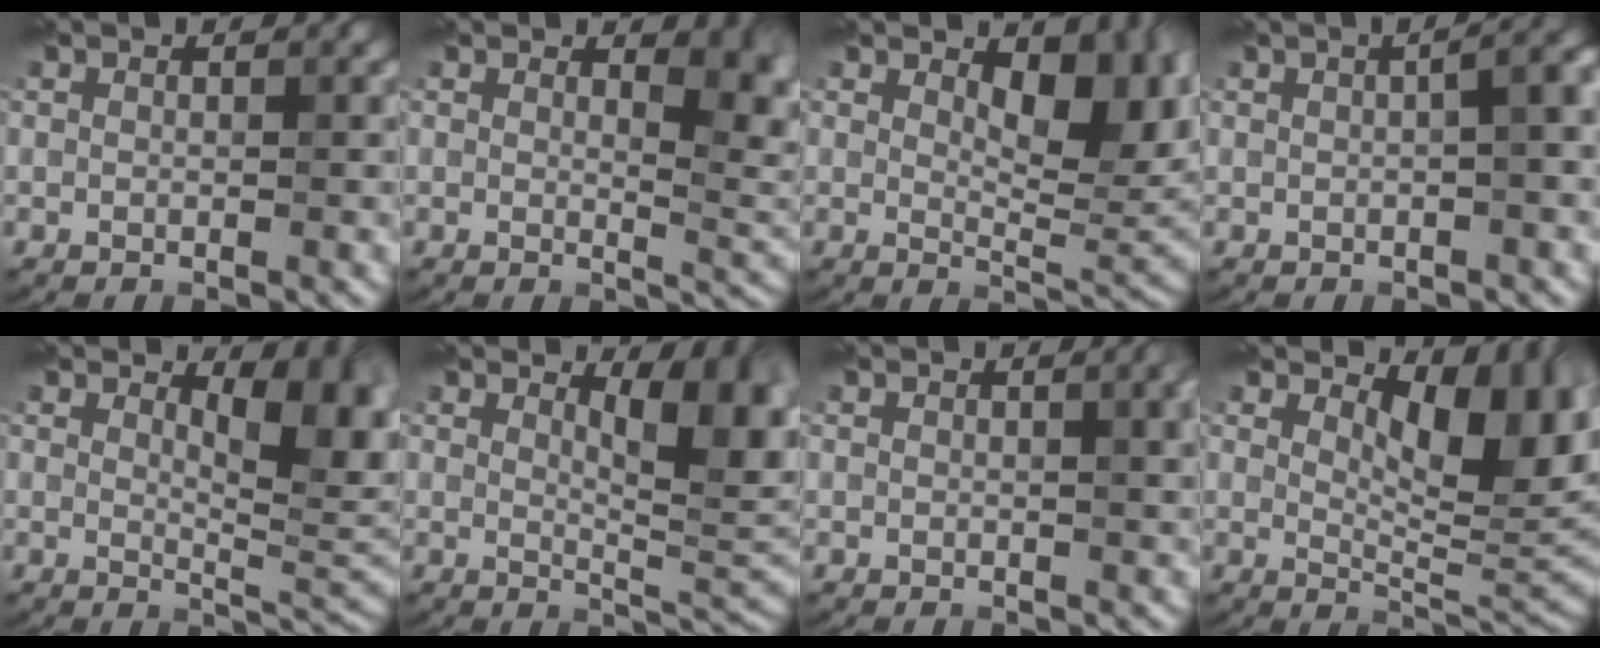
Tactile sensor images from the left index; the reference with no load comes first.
{"total": 4.4, "force": [1.9, 1.6, 3.6], "torque": [-0.039, -0.005, 0.030]}
{"total": 7.7, "force": [2.7, 3.7, 6.2], "torque": [-0.090, -0.014, 0.043]}
{"total": 5.2, "force": [0.4, 2.0, 4.8], "torque": [-0.036, 0.021, 0.002]}
{"total": 5.2, "force": [1.9, 2.0, 4.4], "torque": [-0.058, -0.011, 0.030]}
{"total": 5.8, "force": [2.2, 1.9, 5.0], "torque": [-0.068, -0.011, 0.036]}
{"total": 3.9, "force": [1.1, 1.6, 3.3], "torque": [-0.032, 0.004, 0.020]}
{"total": 7.7, "force": [3.0, 3.7, 6.1], "torque": [-0.088, -0.016, 0.045]}